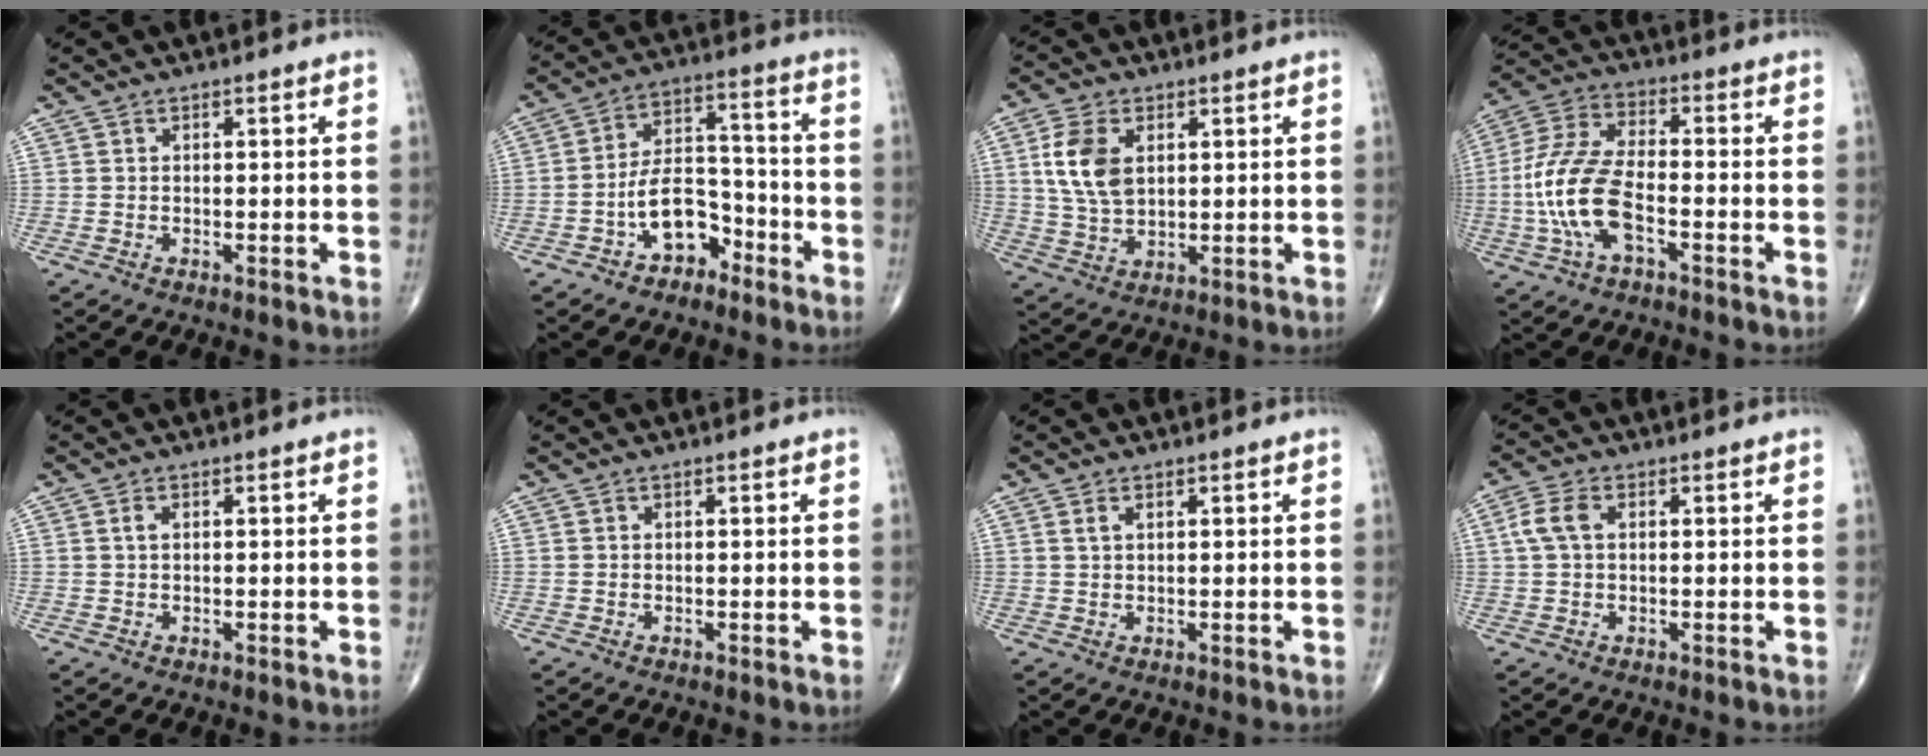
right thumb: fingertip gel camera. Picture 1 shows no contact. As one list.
[{"total": 9.8, "force": [-5.0, 6.1, 5.9], "torque": [-0.074, 0.058, -0.087]}, {"total": 9.4, "force": [2.5, 5.8, 6.9], "torque": [-0.134, -0.006, 0.052]}, {"total": 13.6, "force": [-3.5, 6.4, 11.5], "torque": [-0.249, 0.031, -0.071]}, {"total": 1.0, "force": [0.2, 0.6, 0.8], "torque": [-0.015, 0.003, 0.003]}, {"total": 0.0}, {"total": 1.4, "force": [0.7, 0.7, 1.0], "torque": [-0.020, 0.003, 0.016]}, {"total": 4.4, "force": [0.8, 2.7, 3.4], "torque": [-0.084, 0.012, 0.013]}]